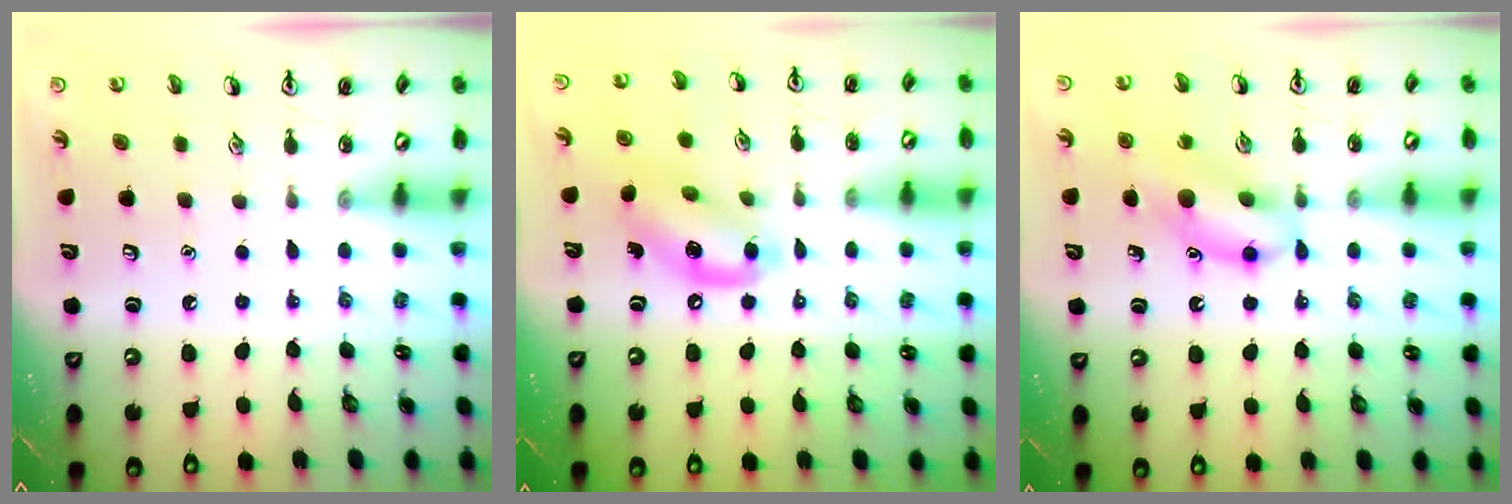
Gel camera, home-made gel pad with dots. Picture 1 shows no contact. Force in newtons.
{"total": 13.1, "press": 12.7, "slide": 3.0}
{"total": 12.2, "press": 12.0, "slide": 1.8}